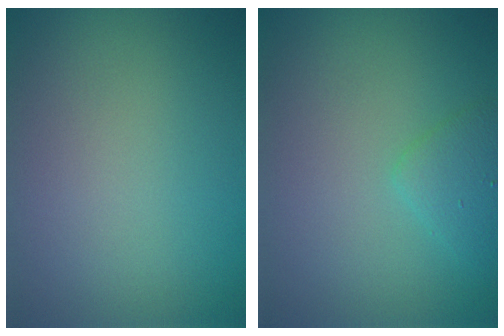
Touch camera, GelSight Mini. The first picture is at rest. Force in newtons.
{"total": 1.8, "press": 1.8, "slide": 0.1}